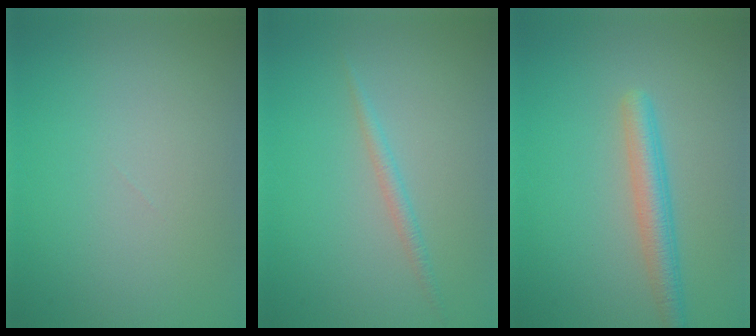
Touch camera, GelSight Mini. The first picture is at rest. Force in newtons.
{"total": 1.2, "press": 1.2, "slide": 0.0}
{"total": 3.0, "press": 3.0, "slide": 0.1}